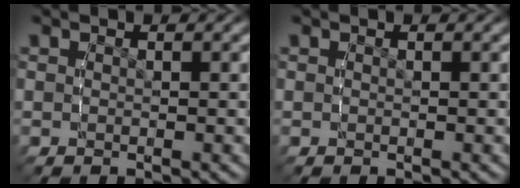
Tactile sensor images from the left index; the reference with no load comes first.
{"total": 0.0}